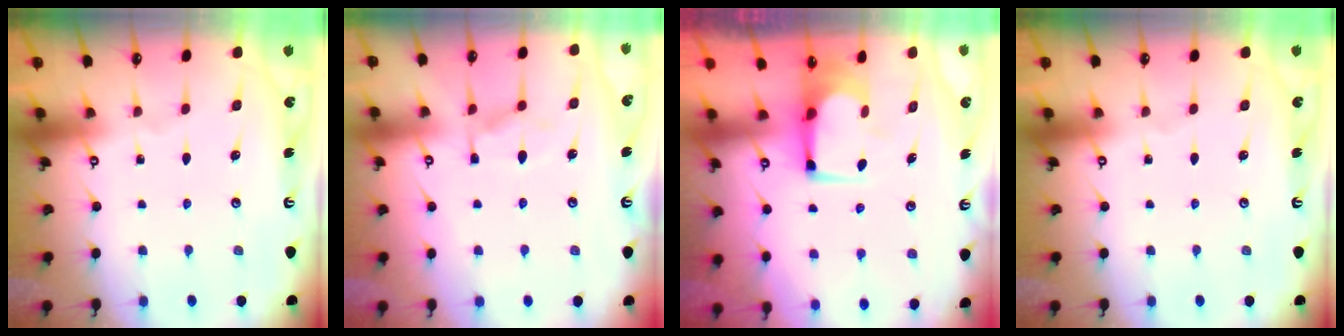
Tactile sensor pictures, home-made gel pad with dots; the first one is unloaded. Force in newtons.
{"total": 1.7, "press": 1.1, "slide": 1.4}
{"total": 2.9, "press": 2.9, "slide": 0.2}
{"total": 0.0}